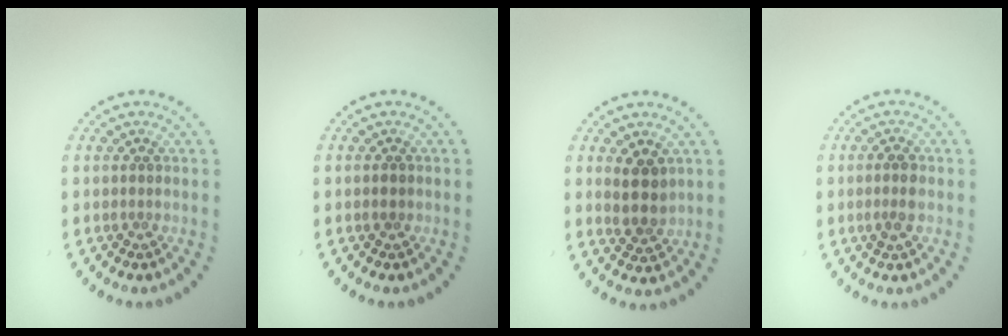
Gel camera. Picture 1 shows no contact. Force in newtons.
{"total": 0.8, "press": 0.8, "slide": 0.1}
{"total": 2.9, "press": 2.6, "slide": 1.3}
{"total": 1.7, "press": 1.6, "slide": 0.3}